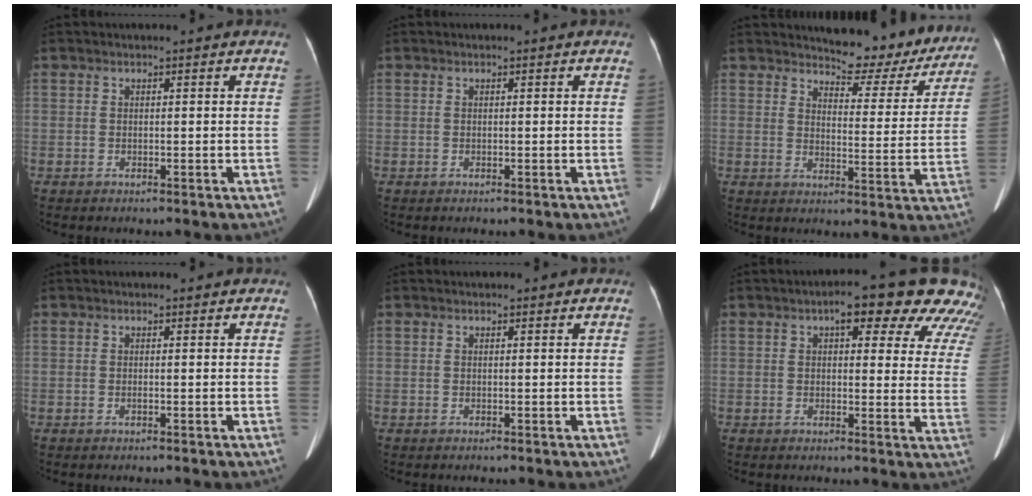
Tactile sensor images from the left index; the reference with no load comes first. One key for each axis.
{"total": 0.0}
{"total": 12.2, "fx": 11.5, "fy": 3.2, "fz": 2.6, "tx": -0.023, "ty": -0.028, "tz": 0.131}
{"total": 0.0}
{"total": 0.0}
{"total": 16.2, "fx": 11.4, "fy": 5.2, "fz": 10.3, "tx": -0.111, "ty": 0.023, "tz": 0.117}